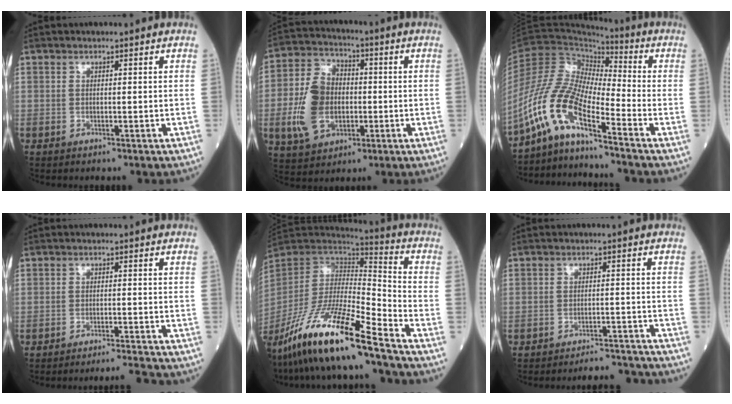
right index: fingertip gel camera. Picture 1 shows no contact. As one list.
[{"total": 11.6, "force": [-1.8, 8.0, 8.3], "torque": [-0.197, 0.020, -0.027]}, {"total": 10.4, "force": [-7.0, 1.8, 7.4], "torque": [-0.179, 0.007, -0.141]}, {"total": 4.1, "force": [-3.8, -1.4, 0.3], "torque": [-0.004, -0.006, -0.059]}, {"total": 19.9, "force": [-14.5, 0.6, 13.7], "torque": [-0.282, -0.042, -0.274]}, {"total": 7.2, "force": [-7.2, 0.4, 0.6], "torque": [-0.001, 0.005, -0.096]}]